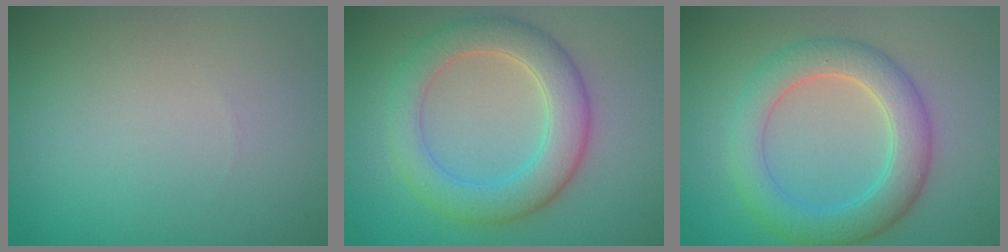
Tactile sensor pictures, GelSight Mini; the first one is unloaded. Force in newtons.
{"total": 5.6, "press": 5.6, "slide": 0.3}
{"total": 5.6, "press": 5.6, "slide": 0.5}